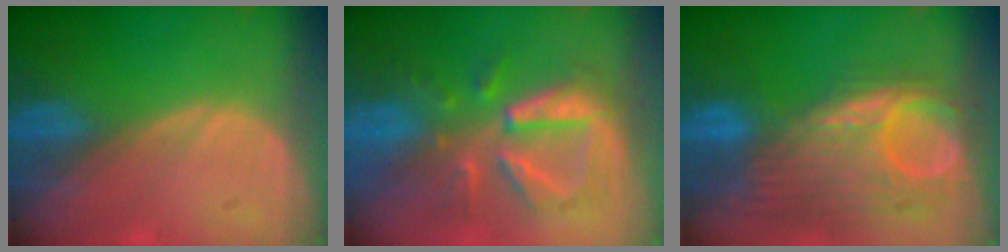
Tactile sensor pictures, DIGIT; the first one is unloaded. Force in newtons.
{"total": 9.3, "press": 8.9, "slide": 2.8}
{"total": 12.0, "press": 10.4, "slide": 6.0}